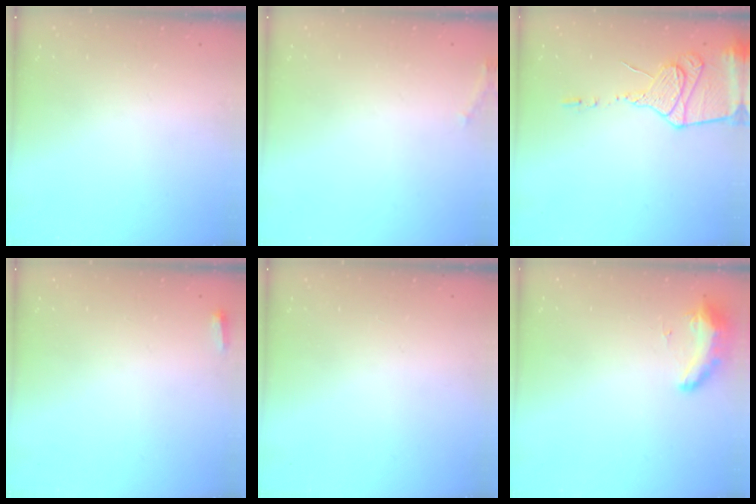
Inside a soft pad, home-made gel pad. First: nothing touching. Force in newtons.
{"total": 5.1, "press": 4.8, "slide": 1.8}
{"total": 13.7, "press": 13.7, "slide": 1.2}
{"total": 2.7, "press": 2.6, "slide": 0.9}
{"total": 0.0}
{"total": 8.7, "press": 8.5, "slide": 1.6}